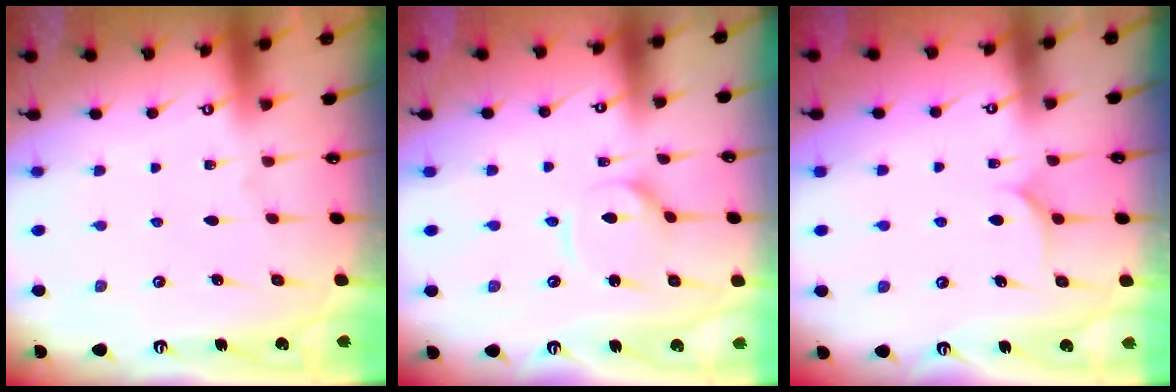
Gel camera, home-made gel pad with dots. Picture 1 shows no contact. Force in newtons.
{"total": 4.5, "press": 4.5, "slide": 0.4}
{"total": 6.7, "press": 6.7, "slide": 0.4}